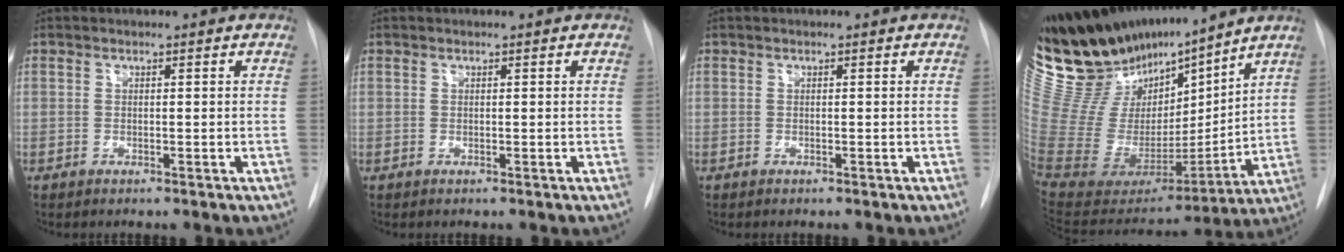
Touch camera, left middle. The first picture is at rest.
{"total": 0.0}
{"total": 0.0}
{"total": 25.0, "force": [21.5, 6.6, 11.0], "torque": [-0.189, -0.015, 0.391]}